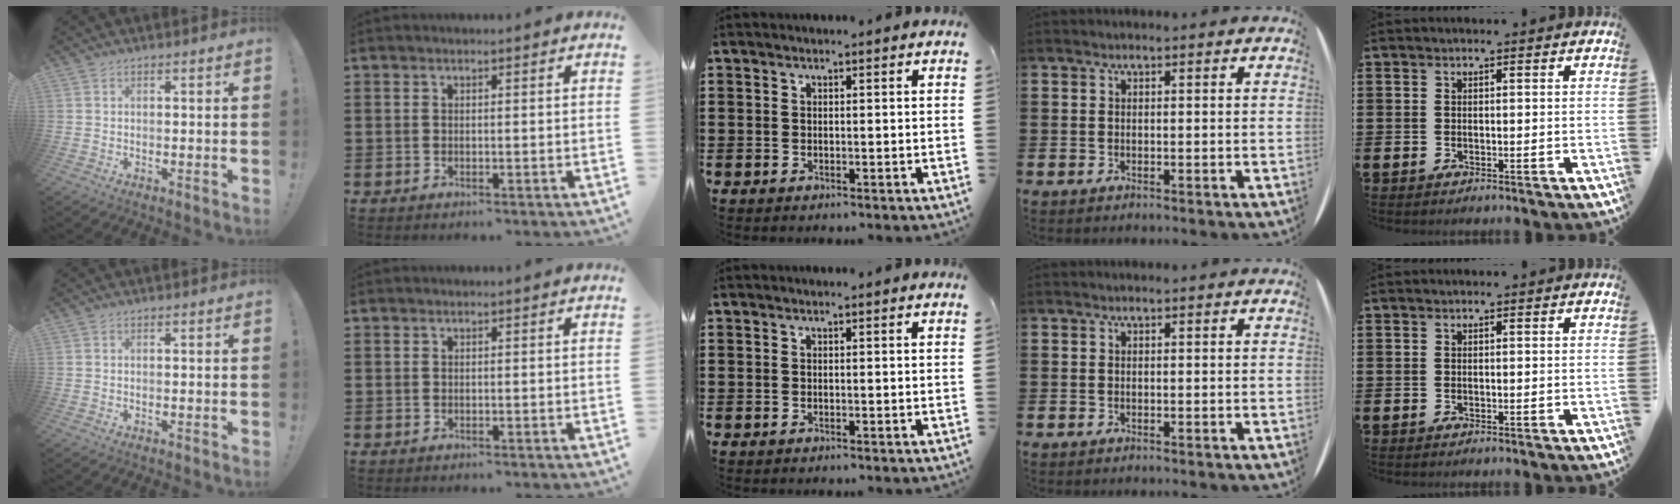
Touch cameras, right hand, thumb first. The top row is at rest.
{}